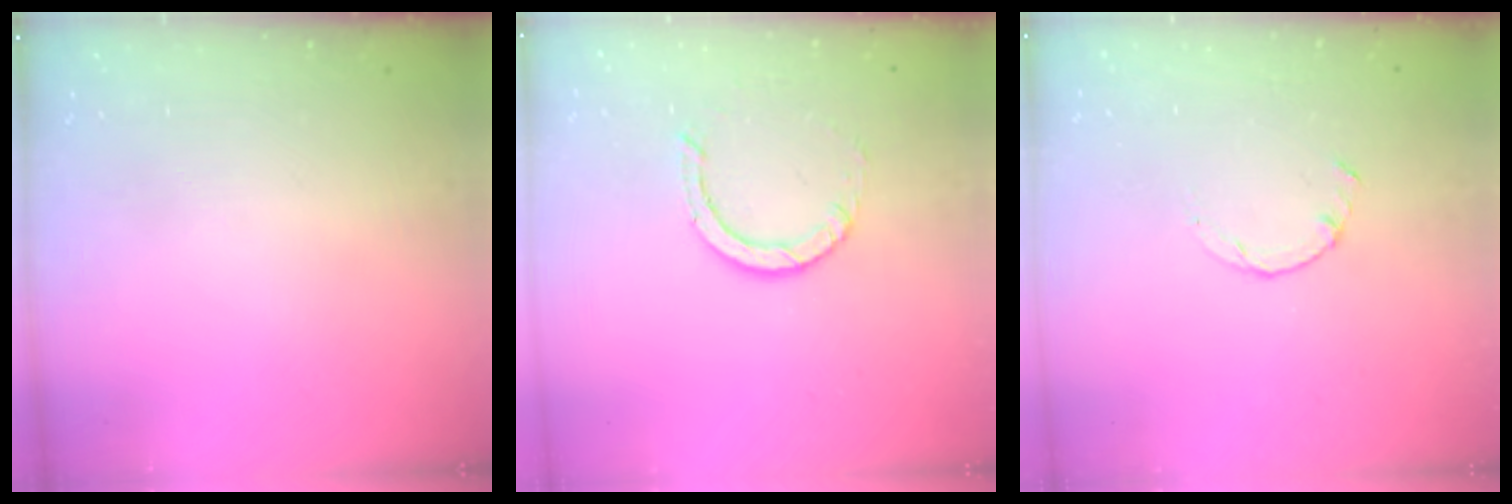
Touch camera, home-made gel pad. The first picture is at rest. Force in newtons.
{"total": 2.9, "press": 2.9, "slide": 0.2}
{"total": 0.9, "press": 0.9, "slide": 0.3}